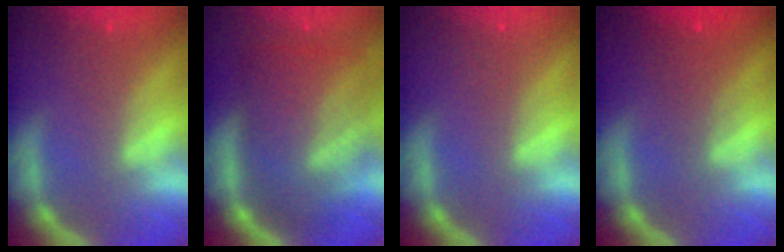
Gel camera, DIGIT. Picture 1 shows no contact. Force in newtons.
{"total": 10.0}
{"total": 0.0}
{"total": 2.5}